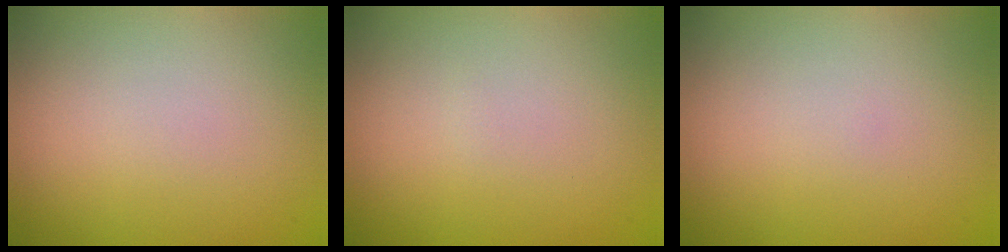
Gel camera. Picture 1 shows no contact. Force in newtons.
{"total": 0.0}
{"total": 0.0}